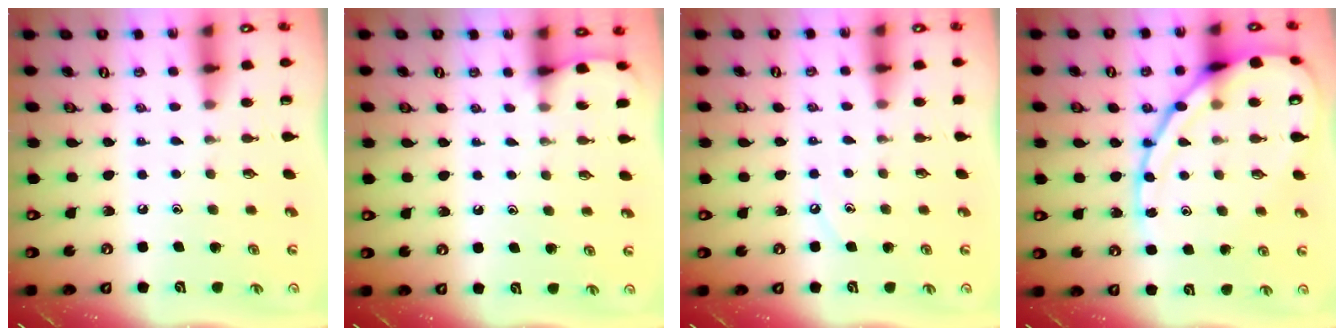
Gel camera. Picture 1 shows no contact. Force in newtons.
{"total": 2.6, "press": 2.6, "slide": 0.3}
{"total": 2.7, "press": 2.7, "slide": 0.5}
{"total": 16.4, "press": 16.3, "slide": 1.5}